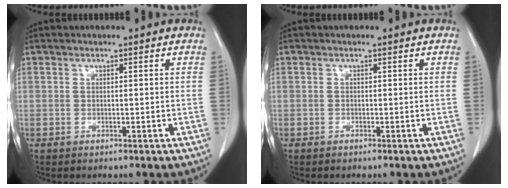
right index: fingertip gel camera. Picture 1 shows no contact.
{"total": 0.0}